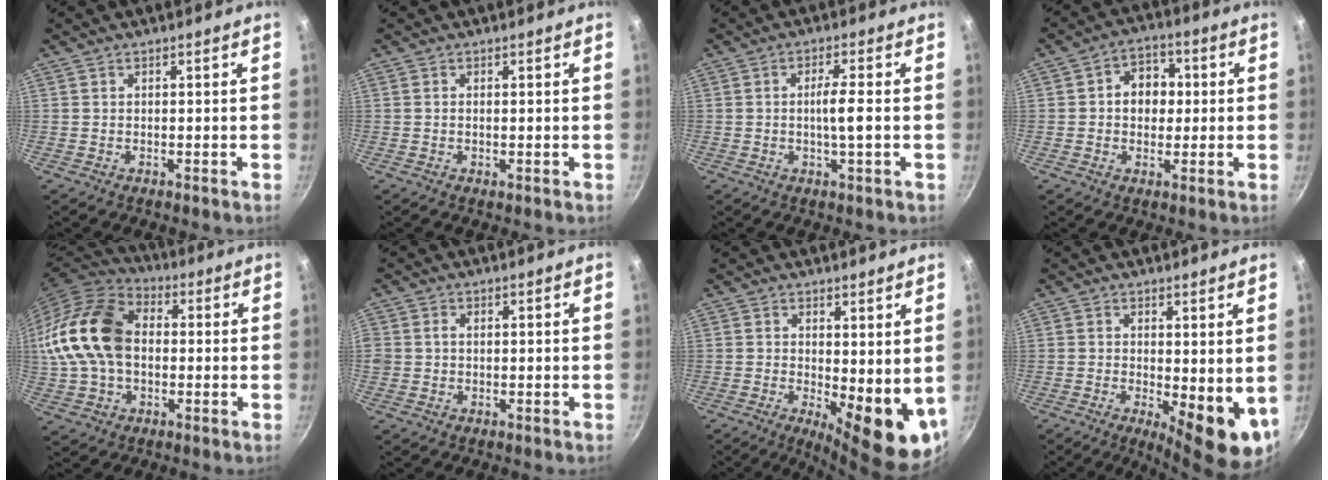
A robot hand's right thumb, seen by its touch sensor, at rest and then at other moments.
{"total": 0.6, "force": [0.1, 0.2, 0.5], "torque": [-0.010, 0.000, -0.001]}
{"total": 4.5, "force": [-0.4, 0.3, 4.5], "torque": [-0.086, 0.007, -0.008]}
{"total": 7.8, "force": [0.7, 6.3, 4.6], "torque": [-0.030, 0.011, 0.004]}
{"total": 20.7, "force": [0.8, 14.7, 14.6], "torque": [-0.293, 0.042, 0.008]}
{"total": 1.9, "force": [0.1, 1.7, 0.8], "torque": [-0.013, 0.007, 0.002]}
{"total": 11.7, "force": [0.0, 4.6, 10.7], "torque": [-0.120, -0.022, 0.010]}
{"total": 9.8, "force": [-0.5, 3.8, 9.0], "torque": [-0.105, -0.014, 0.002]}